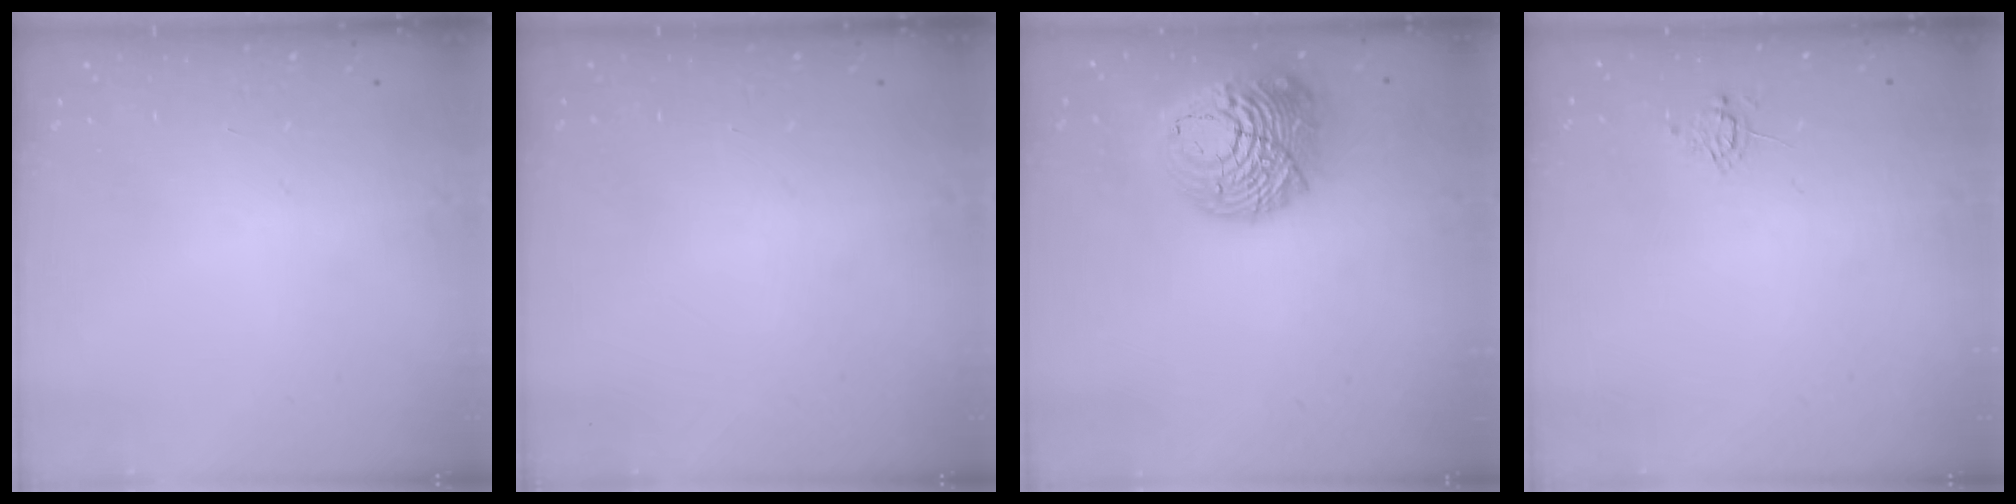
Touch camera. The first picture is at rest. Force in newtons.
{"total": 0.0}
{"total": 17.8, "press": 17.7, "slide": 1.7}
{"total": 4.5, "press": 4.4, "slide": 0.9}